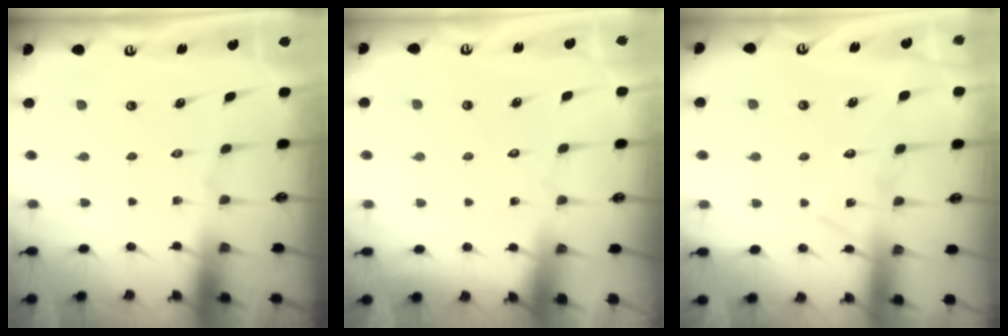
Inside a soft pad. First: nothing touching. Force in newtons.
{"total": 2.8, "press": 2.8, "slide": 0.2}
{"total": 8.6, "press": 8.6, "slide": 0.7}